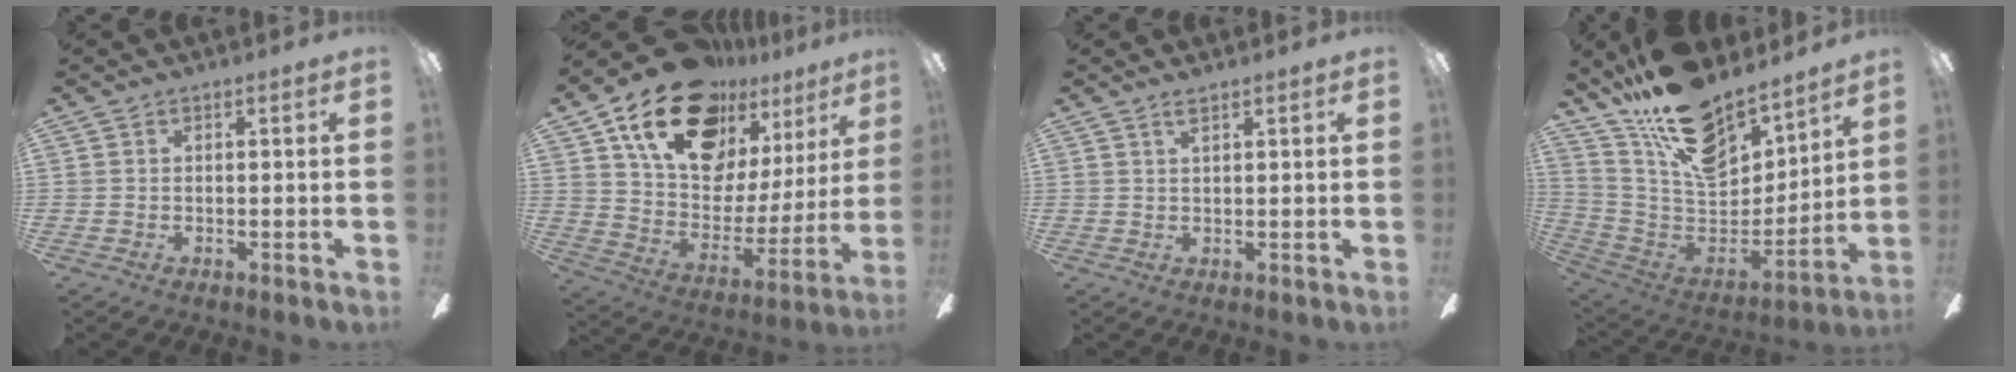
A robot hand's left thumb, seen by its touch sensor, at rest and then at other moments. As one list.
[{"total": 23.3, "force": [16.0, 12.7, 11.2], "torque": [-0.185, -0.096, 0.296]}, {"total": 1.6, "force": [1.2, 0.4, 1.0], "torque": [-0.022, 0.001, 0.022]}, {"total": 19.9, "force": [14.8, 9.4, 9.6], "torque": [-0.180, -0.101, 0.269]}]